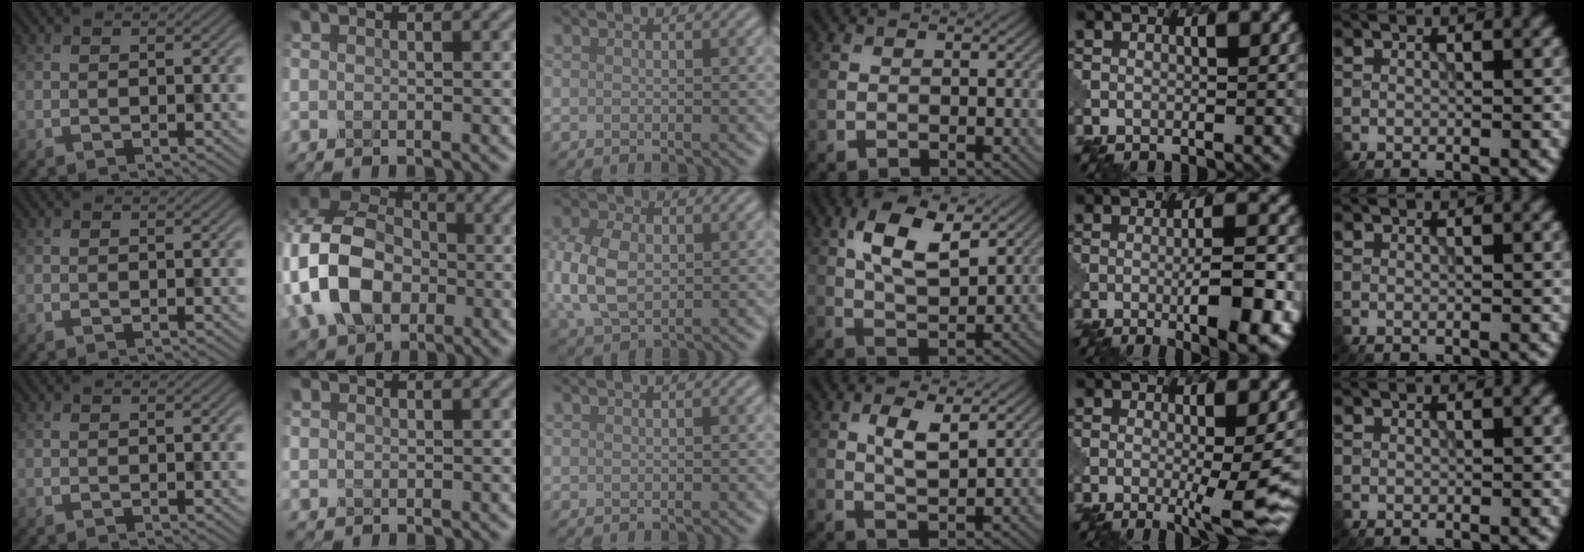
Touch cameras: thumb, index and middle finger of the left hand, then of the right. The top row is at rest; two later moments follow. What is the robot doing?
{"motion": "dispense", "object": "glue stick"}